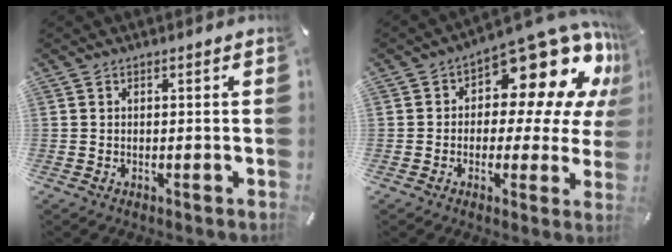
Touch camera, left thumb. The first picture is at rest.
{"total": 16.2, "force": [9.0, 8.2, 10.6], "torque": [-0.144, -0.078, 0.151]}